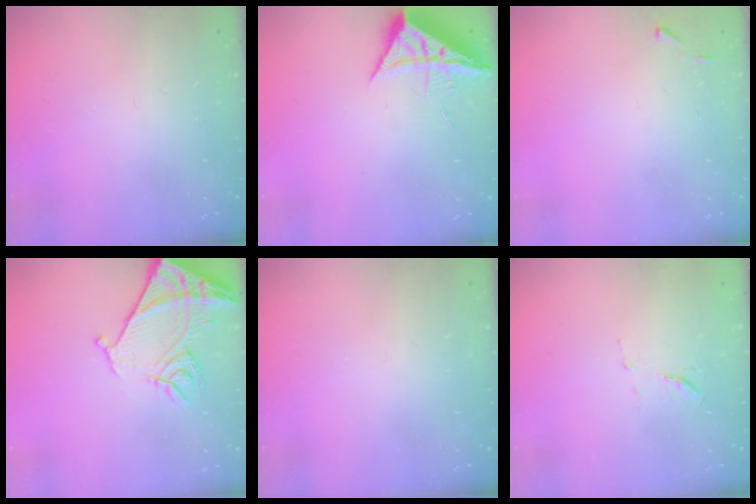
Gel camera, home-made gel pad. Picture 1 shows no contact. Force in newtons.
{"total": 7.7, "press": 7.7, "slide": 0.4}
{"total": 2.7, "press": 2.7, "slide": 0.3}
{"total": 13.7, "press": 13.6, "slide": 1.4}
{"total": 0.0}
{"total": 4.9, "press": 4.8, "slide": 1.3}